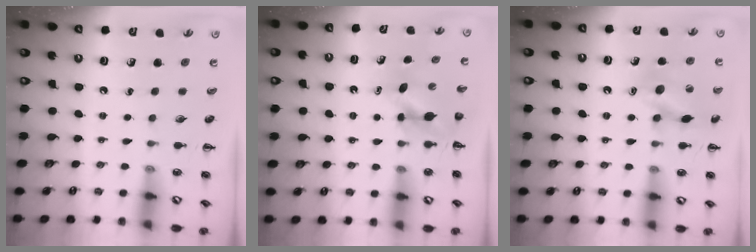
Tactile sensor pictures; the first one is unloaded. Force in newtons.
{"total": 4.6, "press": 4.6, "slide": 0.4}
{"total": 12.8, "press": 12.6, "slide": 1.7}